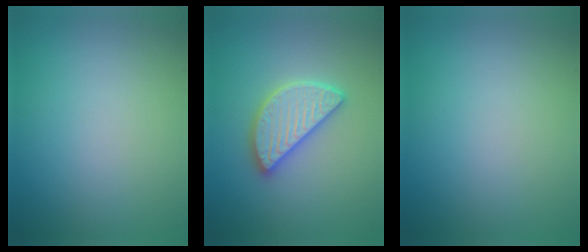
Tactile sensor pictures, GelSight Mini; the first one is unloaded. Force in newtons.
{"total": 4.7, "press": 4.6, "slide": 0.3}
{"total": 0.0}